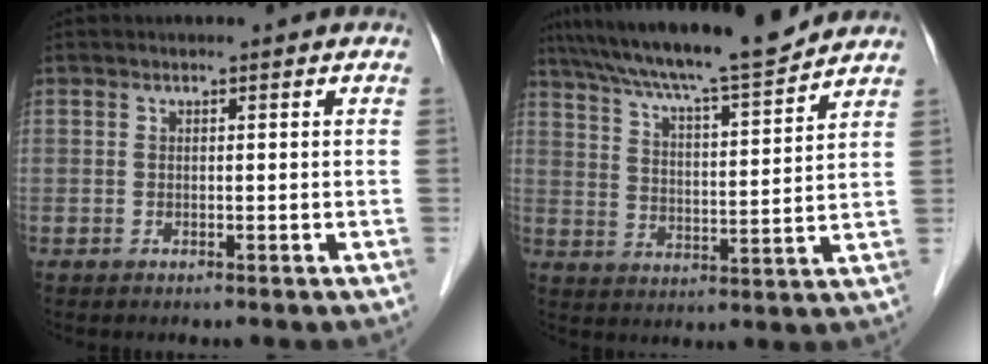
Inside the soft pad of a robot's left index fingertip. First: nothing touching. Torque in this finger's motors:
{"motor_torque": [0.51, -0.74, 0.69, 0.18]}